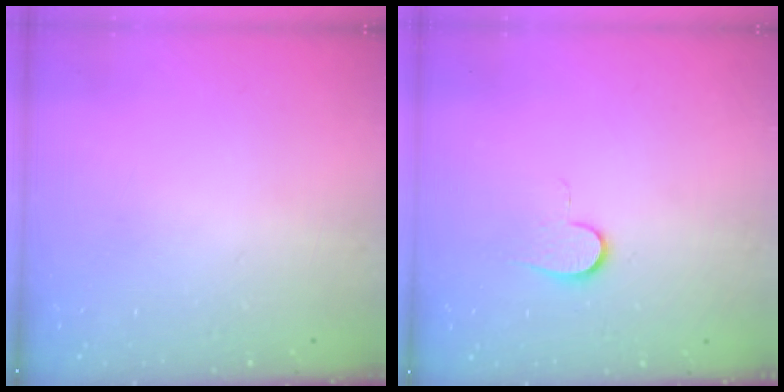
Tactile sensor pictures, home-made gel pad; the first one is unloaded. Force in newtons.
{"total": 6.3, "press": 6.2, "slide": 0.8}